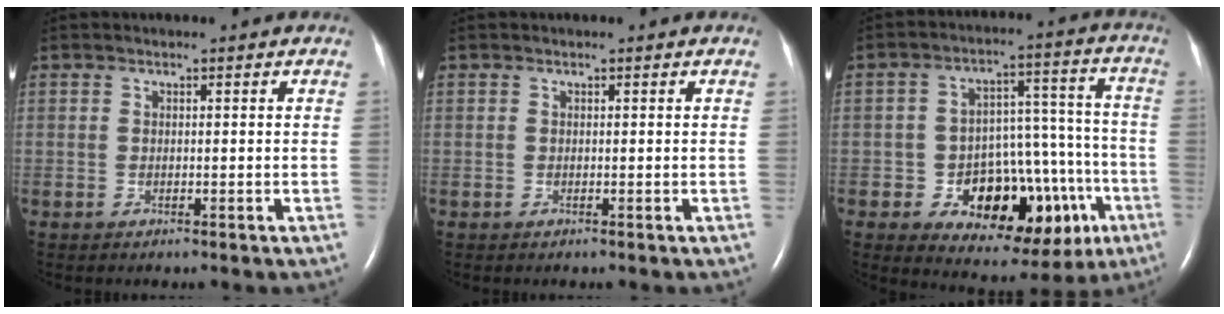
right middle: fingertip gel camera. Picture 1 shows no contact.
{"total": 0.0}
{"total": 17.1, "force": [-6.5, 9.5, 12.6], "torque": [-0.154, 0.043, -0.077]}